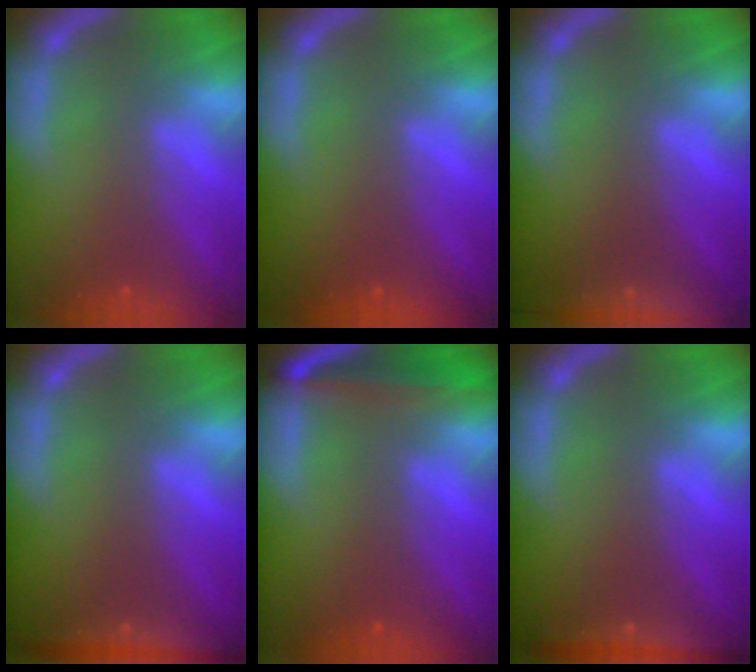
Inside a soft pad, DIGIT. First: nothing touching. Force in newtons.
{"total": 0.0}
{"total": 8.0}
{"total": 3.5}
{"total": 5.0}
{"total": 3.0}